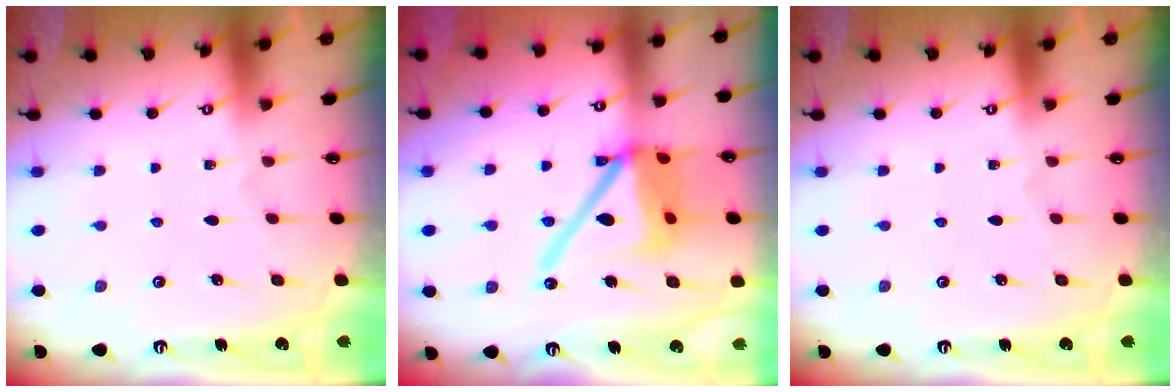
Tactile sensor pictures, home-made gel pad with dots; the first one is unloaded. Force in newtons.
{"total": 17.1, "press": 16.9, "slide": 2.6}
{"total": 0.0}